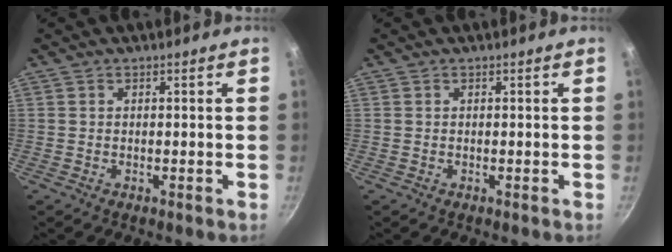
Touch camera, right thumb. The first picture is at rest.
{"total": 0.0}